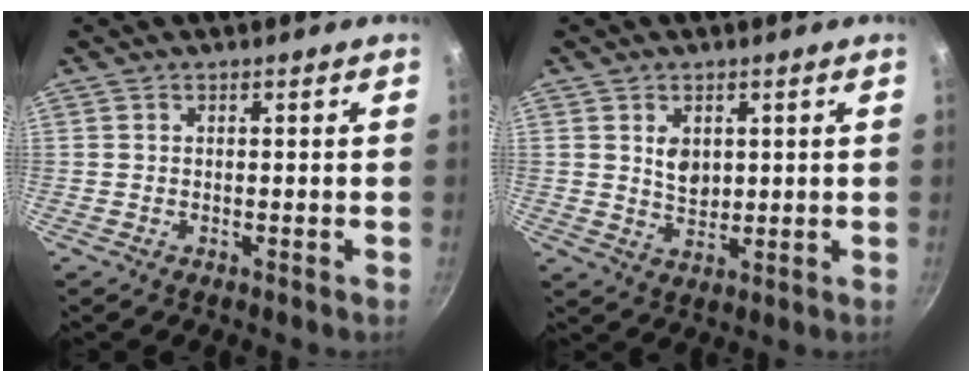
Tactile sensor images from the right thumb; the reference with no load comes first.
{"total": 4.6, "force": [1.3, 3.3, 3.0], "torque": [-0.032, -0.012, 0.031]}